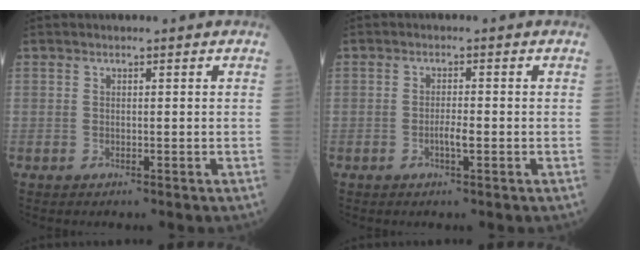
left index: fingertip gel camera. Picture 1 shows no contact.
{"total": 1.9, "force": [-0.9, 0.2, 1.7], "torque": [-0.032, -0.003, -0.017]}